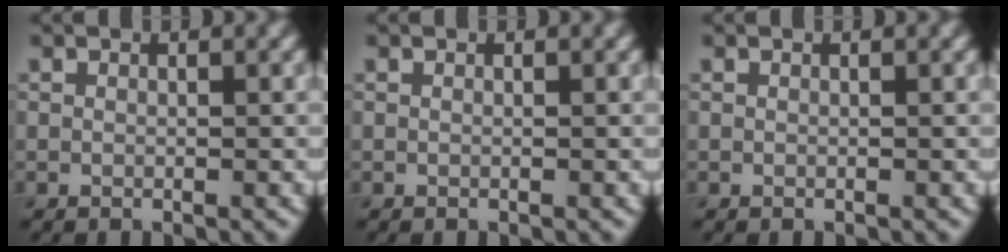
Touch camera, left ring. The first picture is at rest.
{"total": 0.0}
{"total": 0.0}